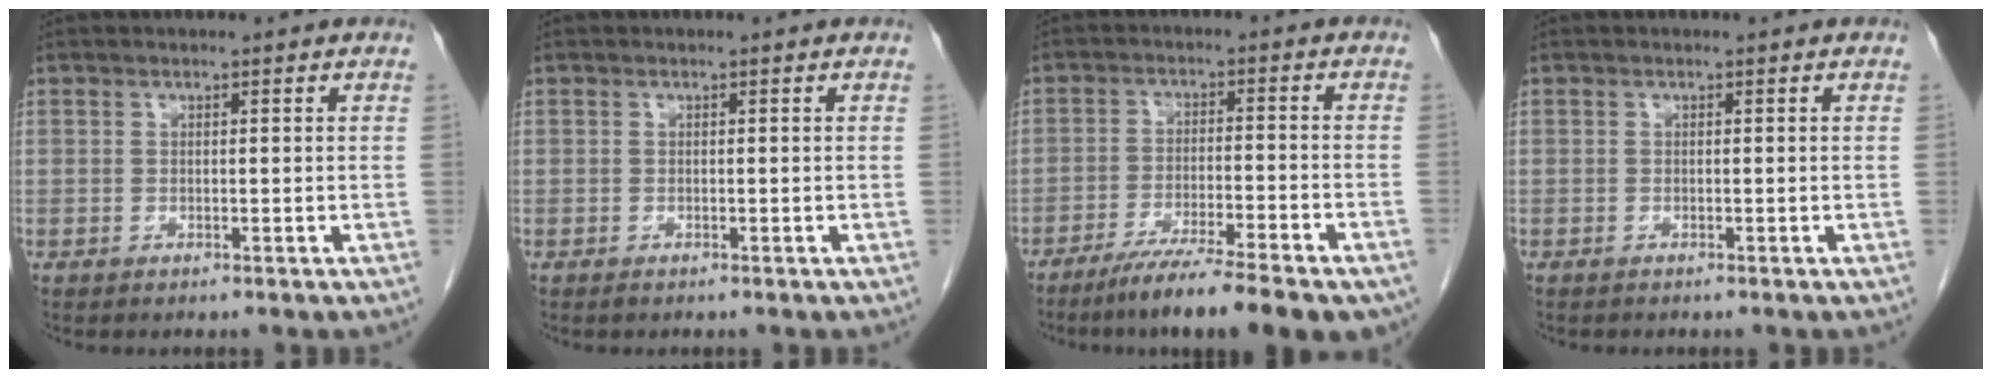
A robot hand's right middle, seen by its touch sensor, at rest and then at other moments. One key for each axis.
{"total": 0.0}
{"total": 15.2, "fx": -11.7, "fy": 1.5, "fz": 9.6, "tx": -0.118, "ty": -0.022, "tz": -0.178}
{"total": 0.0}